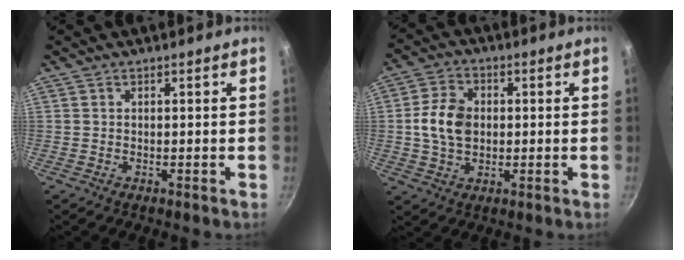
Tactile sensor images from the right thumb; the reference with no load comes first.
{"total": 8.7, "force": [0.3, 6.3, 6.1], "torque": [-0.102, 0.012, -0.001]}